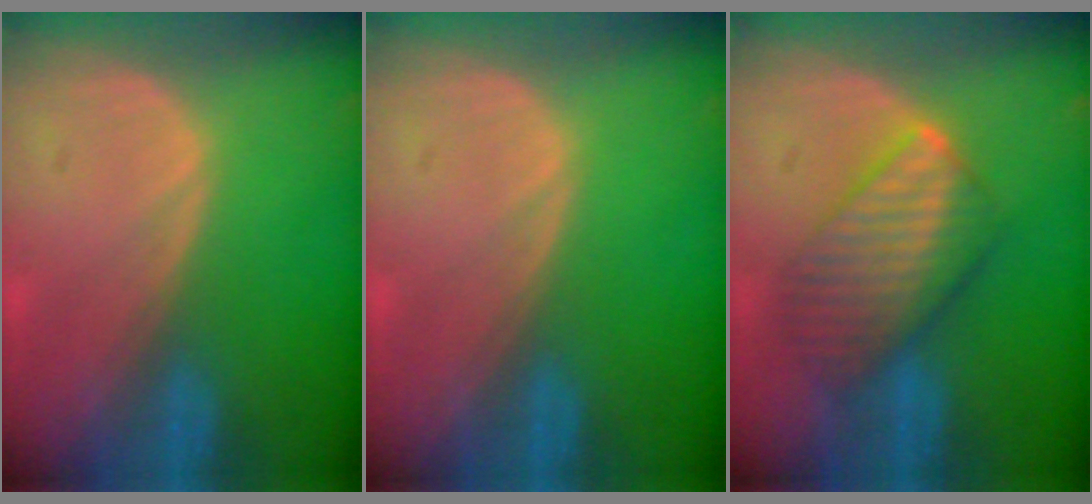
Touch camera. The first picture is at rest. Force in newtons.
{"total": 0.0}
{"total": 7.4, "press": 7.4, "slide": 0.1}